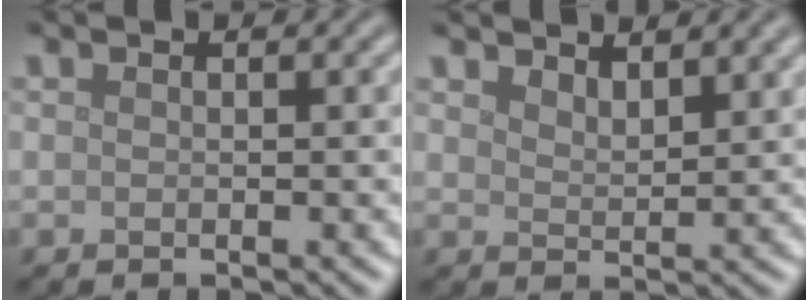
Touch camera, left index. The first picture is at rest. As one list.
[{"total": 3.1, "force": [2.8, 0.7, 1.1], "torque": [-0.019, 0.001, 0.050]}]